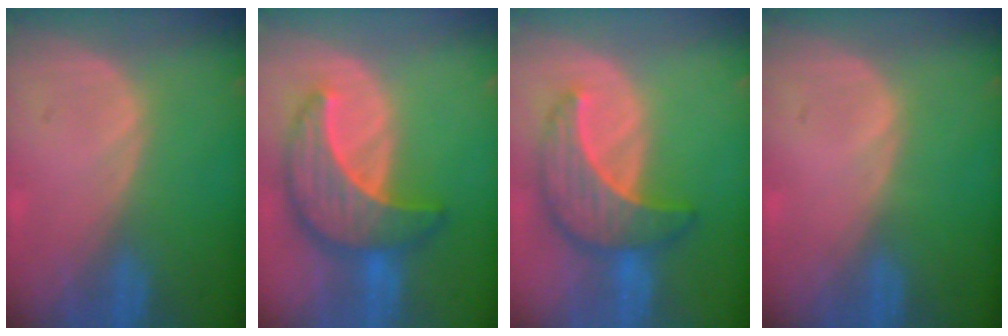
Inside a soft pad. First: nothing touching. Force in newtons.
{"total": 9.5, "press": 9.5, "slide": 0.7}
{"total": 8.4, "press": 8.4, "slide": 0.7}
{"total": 0.0}